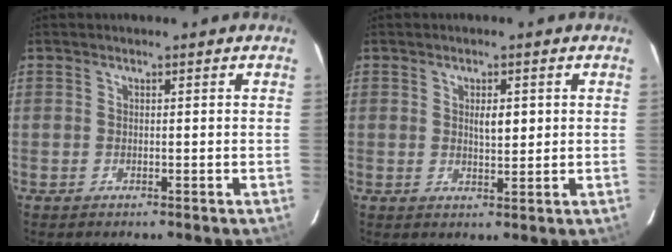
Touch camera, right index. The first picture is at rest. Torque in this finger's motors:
{"motor_torque": [0.04, -0.01, 0.06, 0.03]}